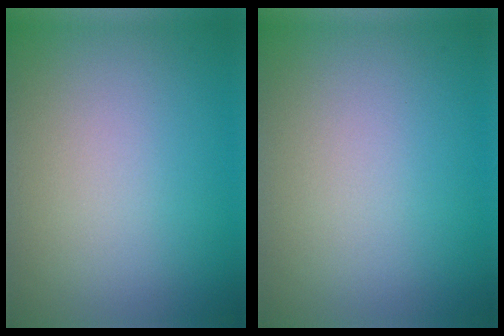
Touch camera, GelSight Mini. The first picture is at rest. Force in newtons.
{"total": 0.0}